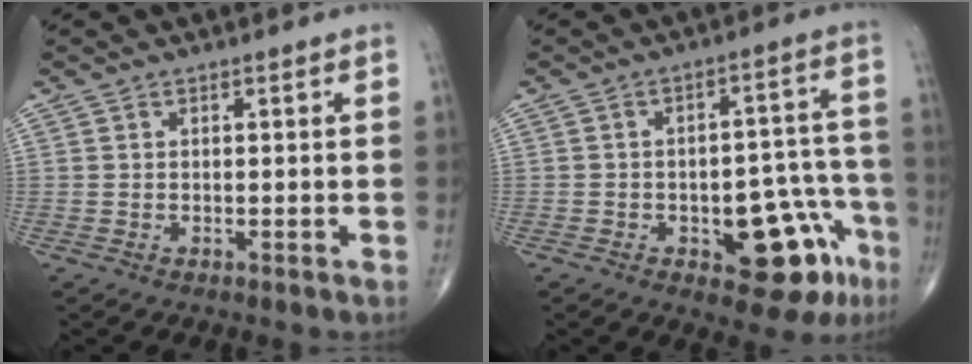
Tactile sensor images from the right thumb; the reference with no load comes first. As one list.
[{"total": 14.1, "force": [-6.3, 6.8, 10.7], "torque": [-0.087, 0.054, -0.070]}]